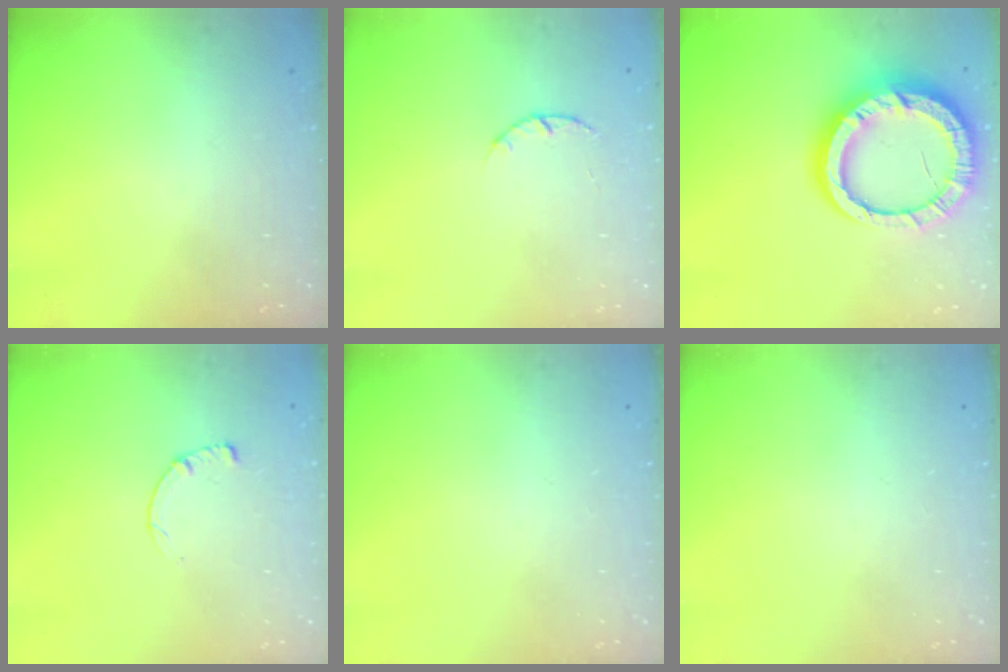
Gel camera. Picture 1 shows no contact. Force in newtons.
{"total": 1.4, "press": 1.3, "slide": 0.3}
{"total": 21.5, "press": 21.5, "slide": 1.8}
{"total": 3.0, "press": 3.0, "slide": 0.3}
{"total": 0.0}
{"total": 0.0}